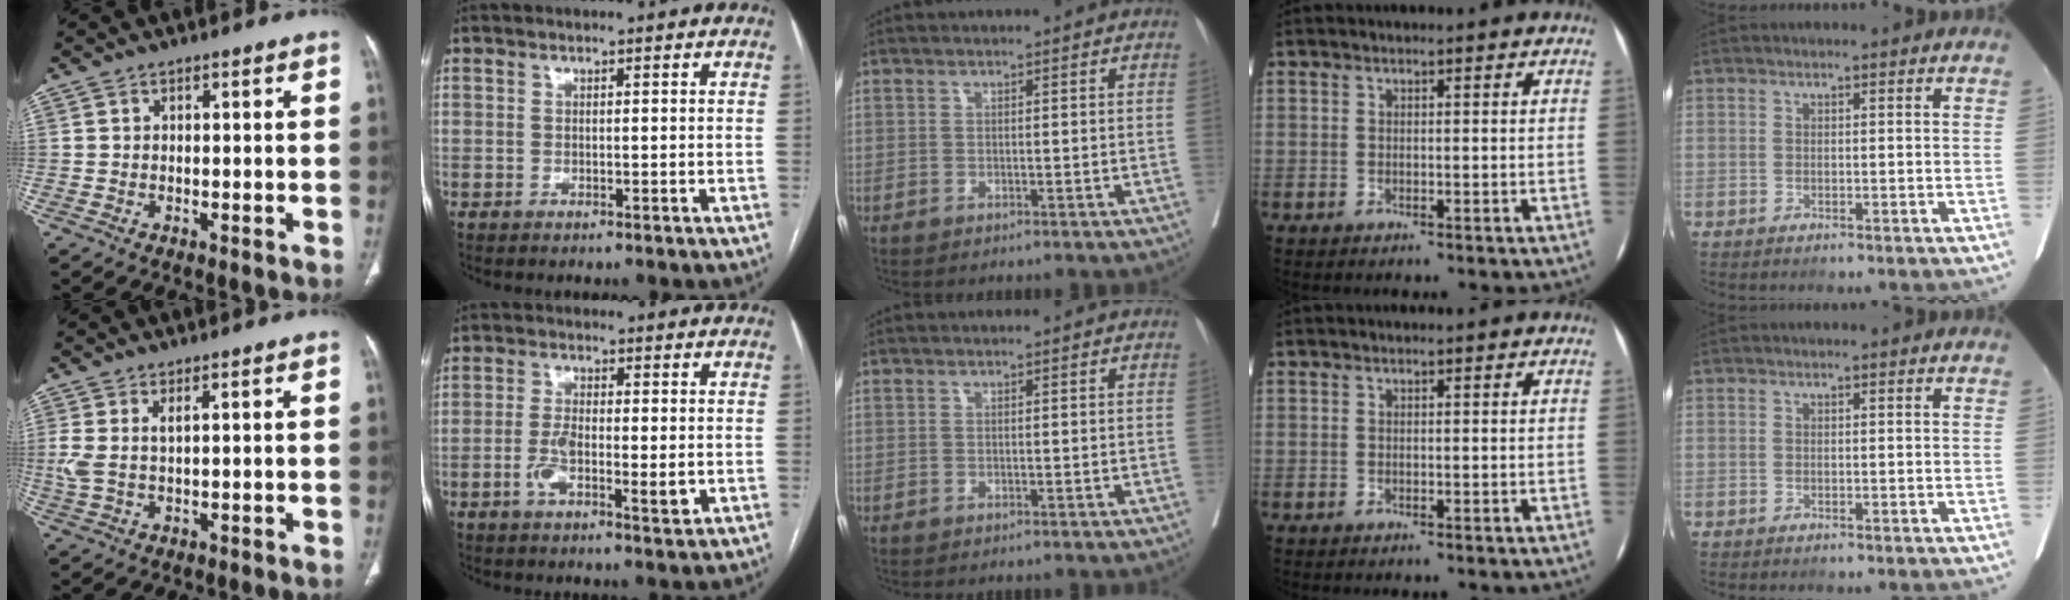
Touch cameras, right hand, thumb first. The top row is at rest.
{"thumb": {"total": 3.9, "force": [1.2, 1.3, 3.4], "torque": [-0.099, 0.002, 0.032]}, "index": {"total": 6.9, "force": [-1.4, 2.2, 6.4], "torque": [-0.115, -0.005, -0.024]}}